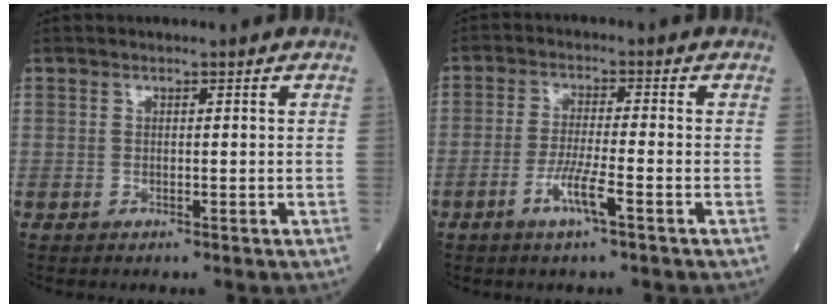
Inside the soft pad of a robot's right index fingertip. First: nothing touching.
{"total": 5.0, "force": [-2.3, -0.3, 4.4], "torque": [-0.088, -0.009, -0.048]}